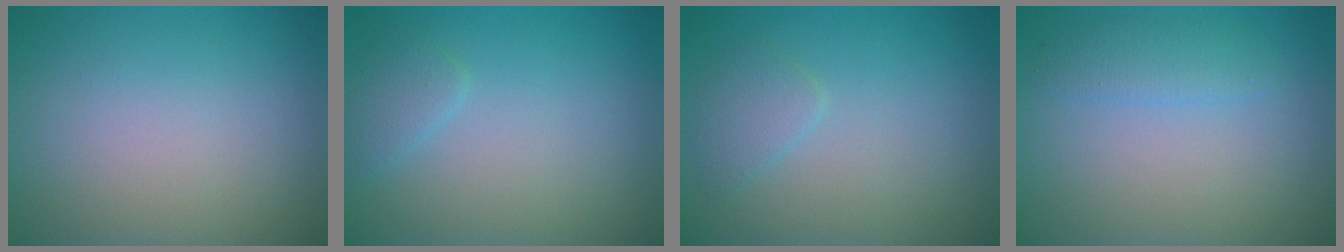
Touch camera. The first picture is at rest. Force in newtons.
{"total": 1.4, "press": 1.4, "slide": 0.1}
{"total": 1.5, "press": 1.5, "slide": 0.1}
{"total": 1.7, "press": 1.7, "slide": 0.1}